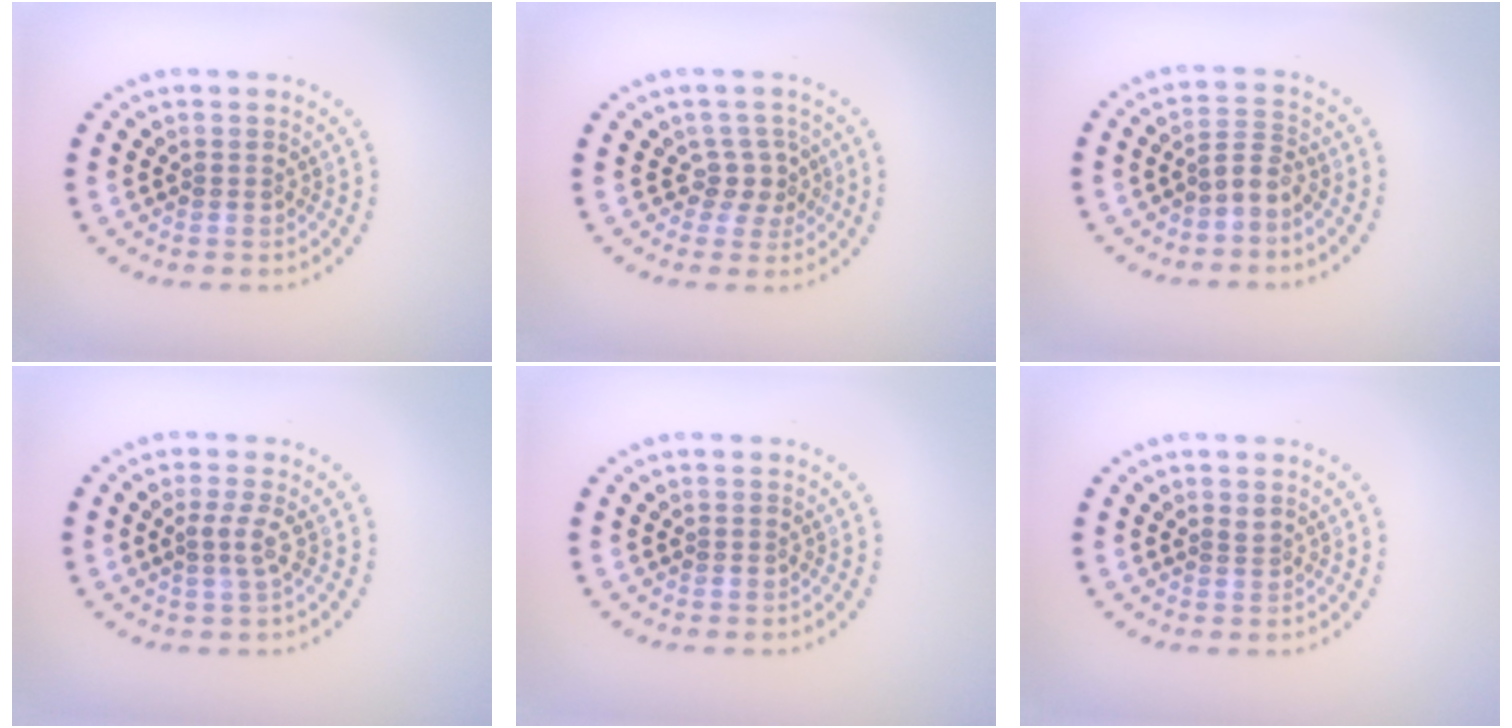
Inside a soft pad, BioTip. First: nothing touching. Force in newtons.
{"total": 2.1, "press": 1.6, "slide": 1.4}
{"total": 2.0, "press": 1.4, "slide": 1.4}
{"total": 1.7, "press": 1.2, "slide": 1.2}
{"total": 0.0}
{"total": 0.7, "press": 0.4, "slide": 0.6}